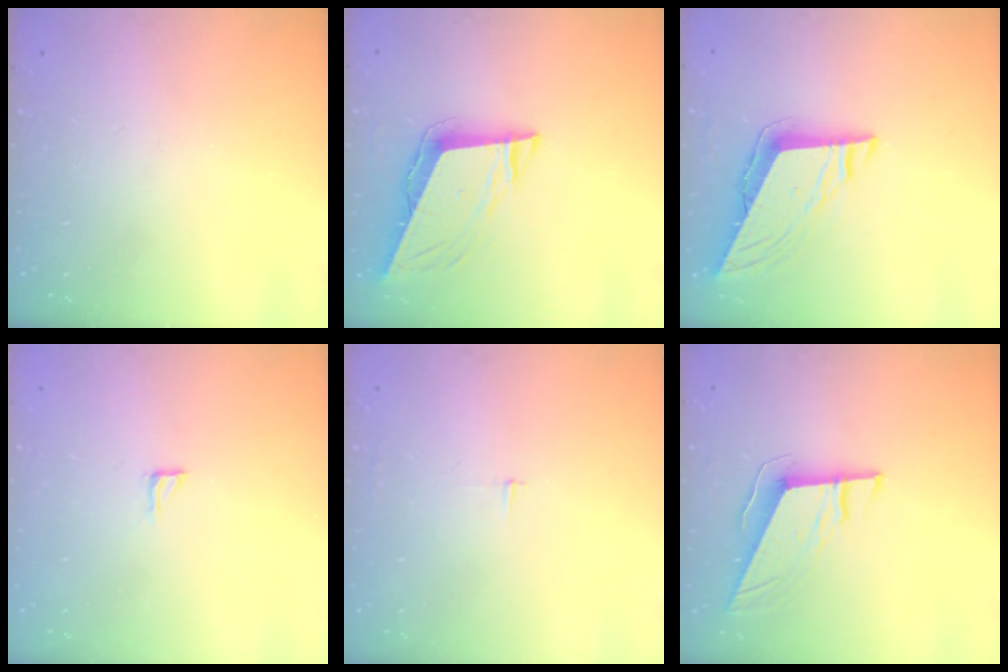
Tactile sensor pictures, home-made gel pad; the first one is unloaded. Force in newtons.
{"total": 10.4, "press": 9.8, "slide": 3.5}
{"total": 8.6, "press": 8.5, "slide": 1.3}
{"total": 3.6, "press": 3.6, "slide": 0.4}
{"total": 2.3, "press": 2.3, "slide": 0.2}
{"total": 9.9, "press": 9.7, "slide": 2.0}